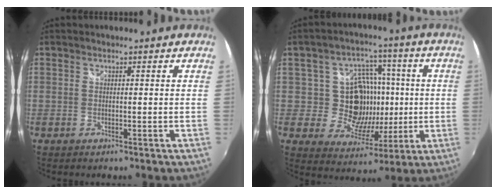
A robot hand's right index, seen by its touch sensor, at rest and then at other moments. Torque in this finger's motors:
{"motor_torque": [0.18, 0.00, 0.18, 0.04]}